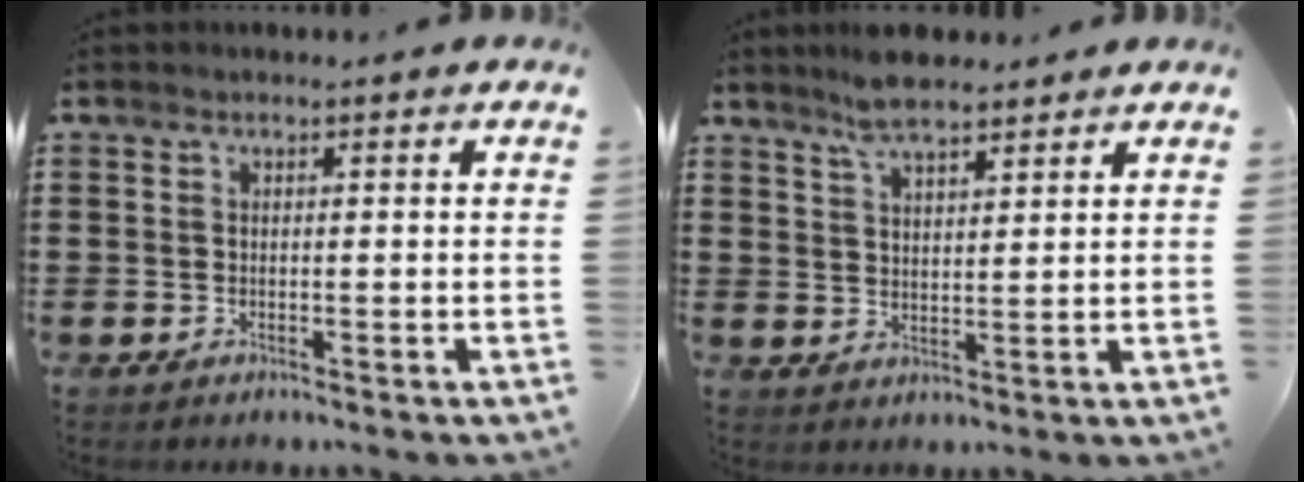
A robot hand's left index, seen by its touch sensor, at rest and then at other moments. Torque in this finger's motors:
{"motor_torque": [1.16, -0.98, 0.34, 0.13]}